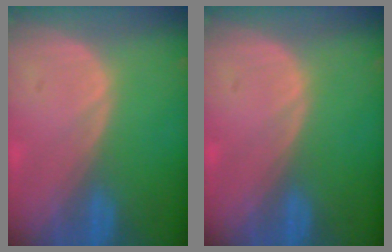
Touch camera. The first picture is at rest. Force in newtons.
{"total": 0.0}